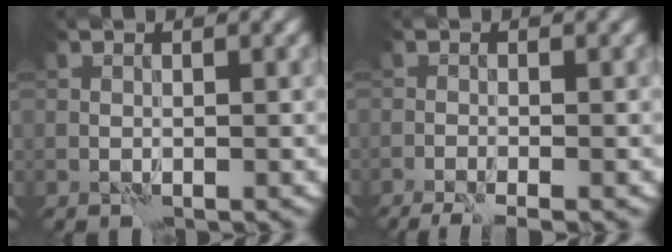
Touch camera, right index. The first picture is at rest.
{"total": 3.5, "force": [-2.7, 0.4, 2.2], "torque": [-0.048, -0.010, -0.048]}